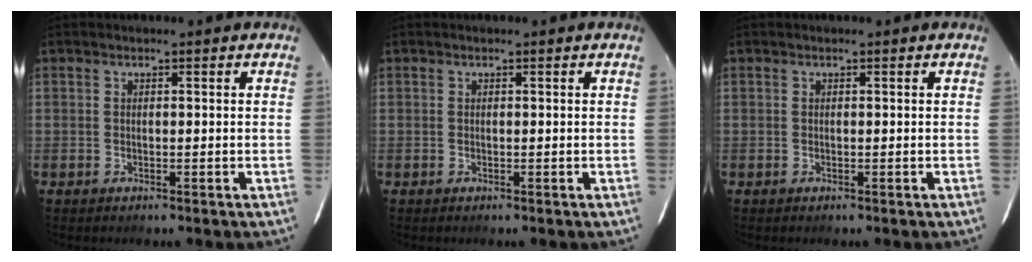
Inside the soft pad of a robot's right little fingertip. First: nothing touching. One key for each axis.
{"total": 0.0}
{"total": 0.0}